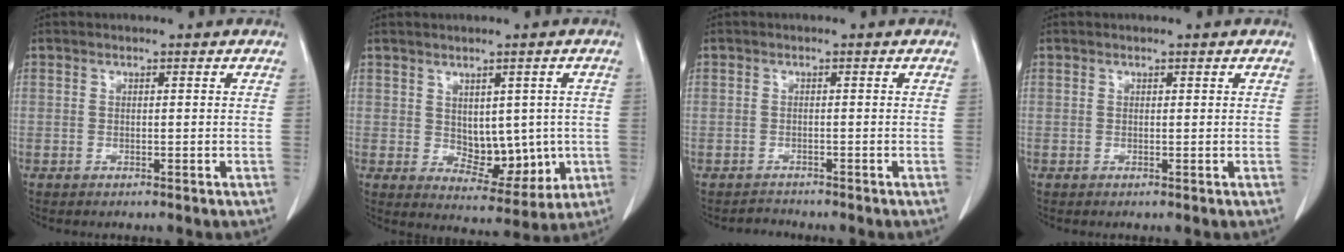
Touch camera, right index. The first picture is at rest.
{"total": 8.0, "force": [-0.2, 4.8, 6.4], "torque": [-0.075, -0.001, 0.018]}
{"total": 1.5, "force": [-1.2, 0.5, -0.6], "torque": [0.006, -0.004, -0.024]}
{"total": 0.0}